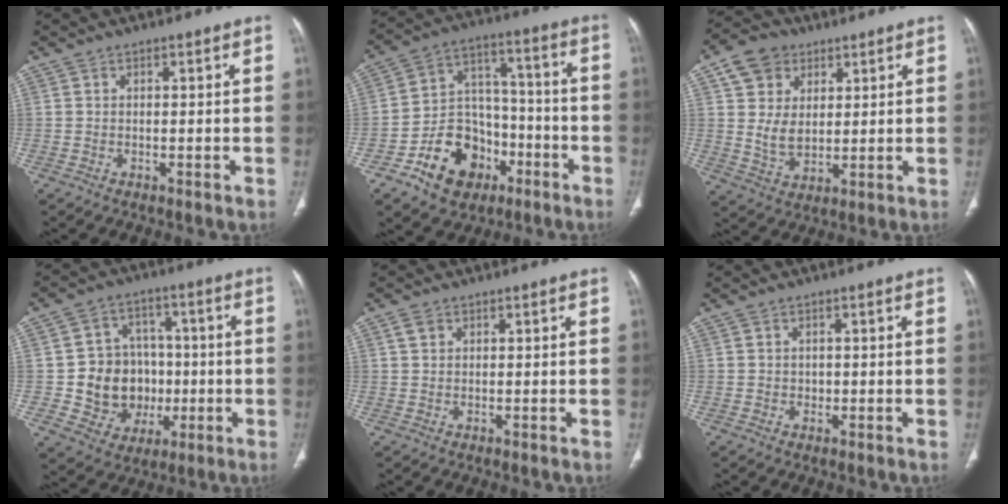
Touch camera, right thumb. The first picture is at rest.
{"total": 16.0, "force": [-7.8, 12.0, 7.1], "torque": [-0.066, 0.077, -0.122]}
{"total": 10.8, "force": [4.3, 8.5, 5.3], "torque": [-0.067, -0.021, 0.082]}
{"total": 13.5, "force": [-1.5, 12.2, 5.6], "torque": [-0.030, 0.025, -0.009]}
{"total": 2.1, "force": [1.0, 1.4, 1.1], "torque": [-0.019, 0.002, 0.021]}
{"total": 1.3, "force": [0.1, 1.2, 0.4], "torque": [-0.002, 0.001, 0.003]}